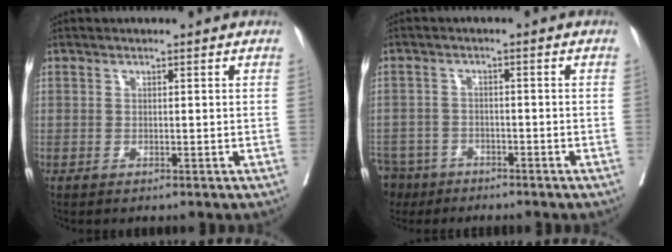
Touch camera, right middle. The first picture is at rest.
{"total": 8.4, "force": [-6.3, 5.3, 1.4], "torque": [-0.048, -0.009, -0.109]}